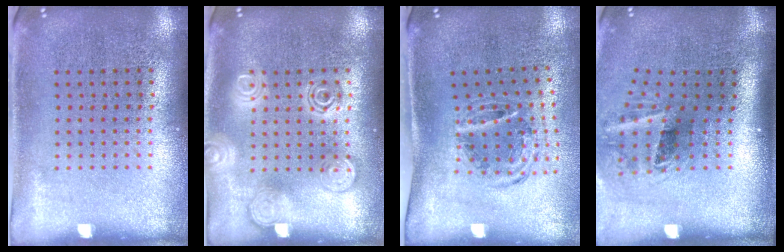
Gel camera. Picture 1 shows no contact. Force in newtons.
{"total": 2.8, "press": 2.8, "slide": 0.4}
{"total": 1.1, "press": 1.0, "slide": 0.5}
{"total": 2.2, "press": 1.3, "slide": 1.8}